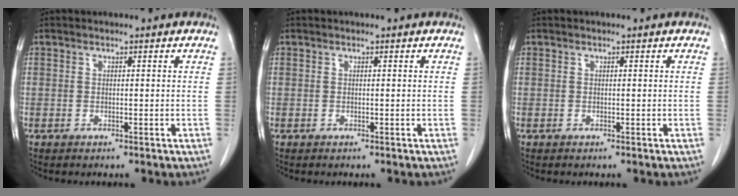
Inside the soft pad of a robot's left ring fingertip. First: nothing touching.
{"total": 0.0}
{"total": 0.0}